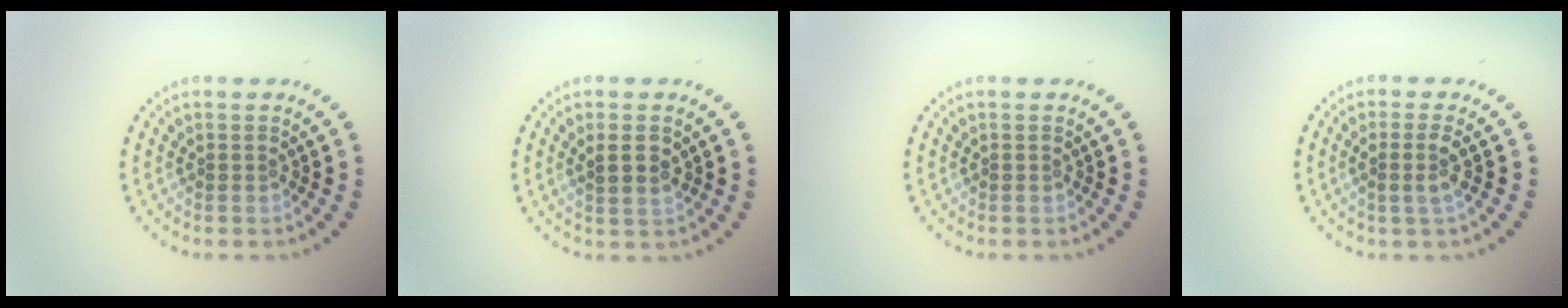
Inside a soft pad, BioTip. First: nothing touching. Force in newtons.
{"total": 2.2, "press": 2.1, "slide": 0.6}
{"total": 0.0}
{"total": 1.8, "press": 1.4, "slide": 1.1}